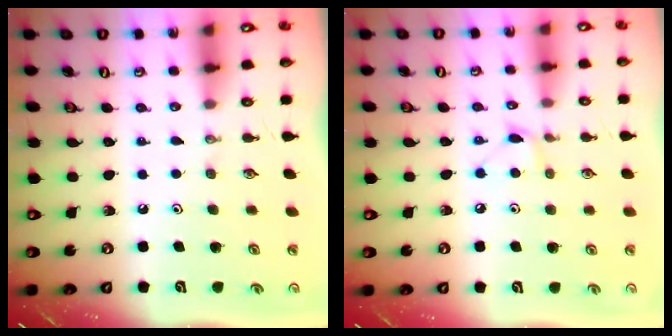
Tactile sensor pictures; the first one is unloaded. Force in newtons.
{"total": 6.1, "press": 6.0, "slide": 0.7}